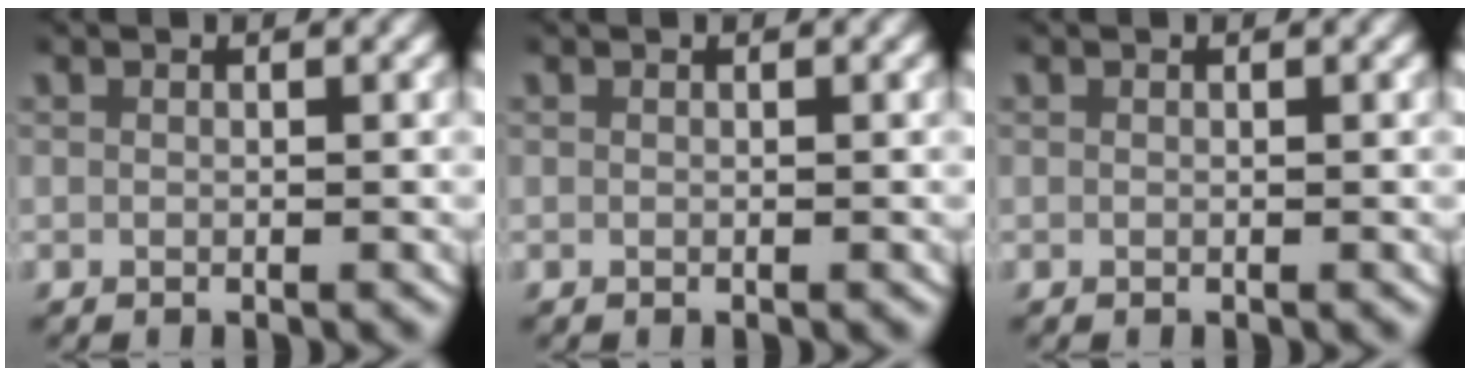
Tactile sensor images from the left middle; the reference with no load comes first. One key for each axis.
{"total": 0.0}
{"total": 0.0}